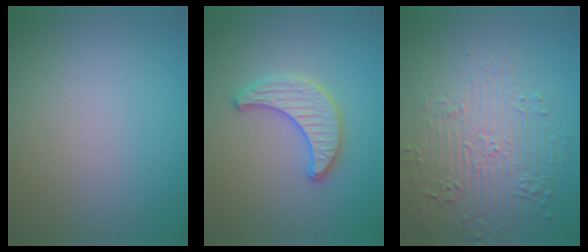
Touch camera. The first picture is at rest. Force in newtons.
{"total": 3.3, "press": 3.3, "slide": 0.3}
{"total": 6.4, "press": 5.1, "slide": 4.0}